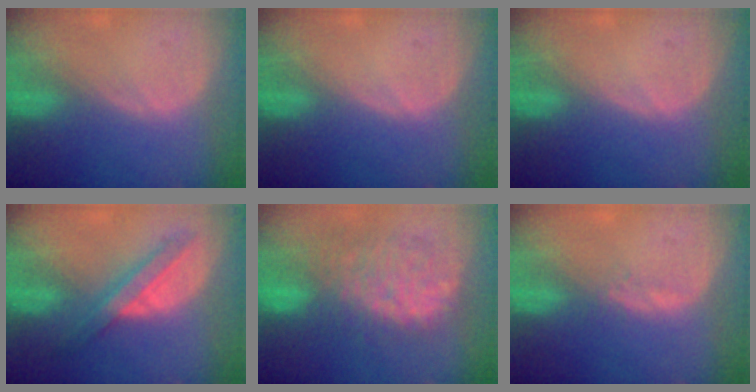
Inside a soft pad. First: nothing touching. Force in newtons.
{"total": 0.0}
{"total": 0.0}
{"total": 5.7, "press": 5.7, "slide": 0.3}
{"total": 10.2, "press": 9.7, "slide": 3.2}
{"total": 1.1, "press": 1.0, "slide": 0.5}